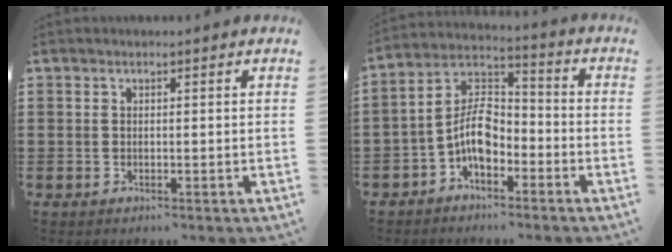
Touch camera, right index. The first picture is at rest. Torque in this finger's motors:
{"motor_torque": [2.14, 0.00, 1.06, 0.13]}